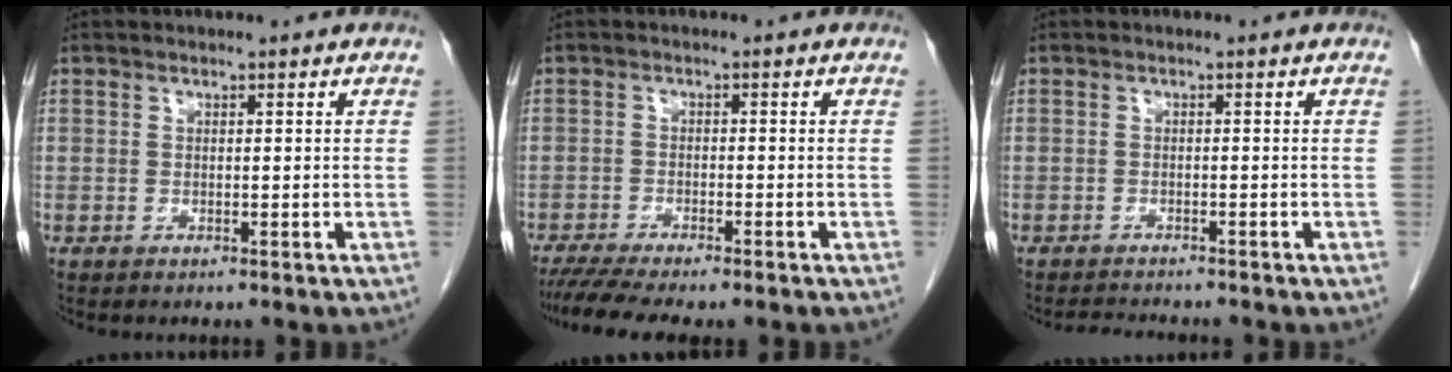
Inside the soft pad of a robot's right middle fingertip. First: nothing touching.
{"total": 7.6, "force": [-6.4, 0.6, 4.2], "torque": [-0.062, -0.012, -0.100]}
{"total": 3.2, "force": [-3.1, 0.1, 0.9], "torque": [-0.015, -0.012, -0.047]}